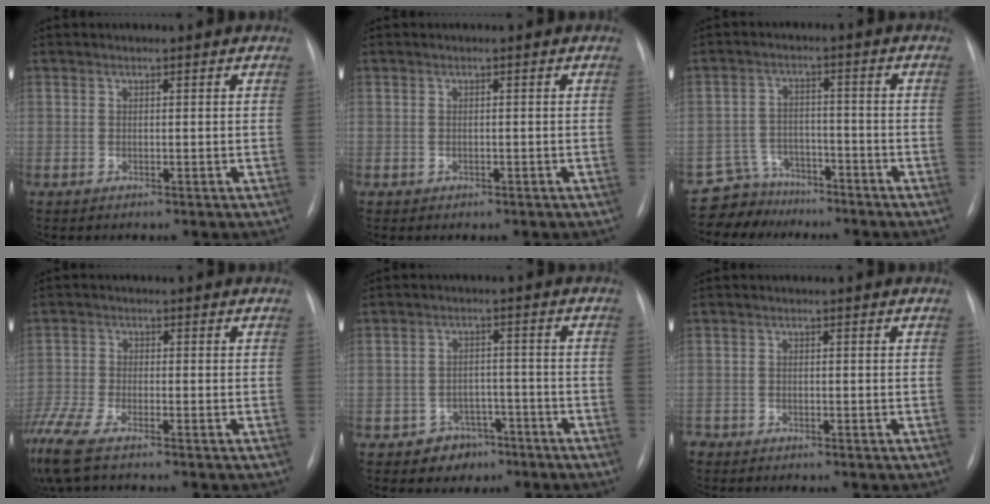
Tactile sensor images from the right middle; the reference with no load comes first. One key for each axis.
{"total": 0.6, "fx": -0.2, "fy": 0.6, "fz": 0.1, "tx": -0.003, "ty": 0.003, "tz": 0.001}
{"total": 6.6, "fx": -5.7, "fy": 3.2, "fz": -1.0, "tx": 0.018, "ty": 0.015, "tz": -0.100}
{"total": 10.4, "fx": -8.2, "fy": 2.2, "fz": 6.0, "tx": -0.141, "ty": -0.018, "tz": -0.152}
{"total": 4.6, "fx": -2.9, "fy": 3.5, "fz": 0.7, "tx": -0.001, "ty": 0.017, "tz": -0.035}
{"total": 2.4, "fx": -2.1, "fy": 0.9, "fz": 0.5, "tx": -0.007, "ty": -0.004, "tz": -0.033}